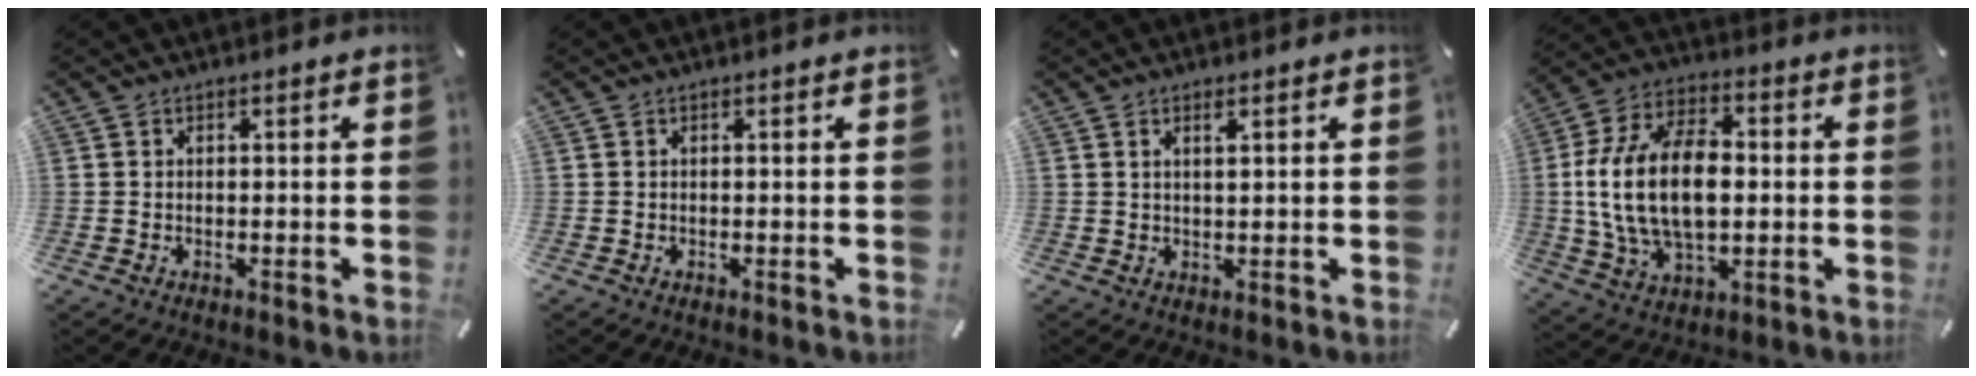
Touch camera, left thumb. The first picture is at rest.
{"total": 0.0}
{"total": 1.6, "force": [0.9, 0.4, 1.3], "torque": [-0.027, 0.001, 0.015]}
{"total": 19.7, "force": [0.0, 12.7, 15.1], "torque": [-0.327, 0.003, -0.004]}